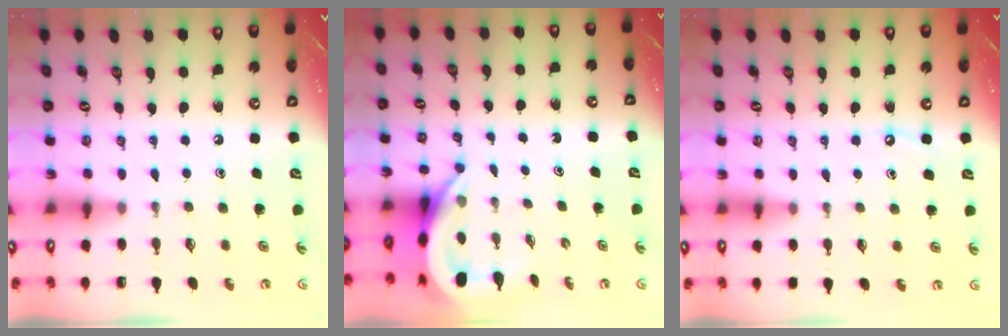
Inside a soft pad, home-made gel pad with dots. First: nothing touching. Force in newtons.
{"total": 6.4, "press": 6.4, "slide": 0.7}
{"total": 2.6, "press": 2.6, "slide": 0.4}